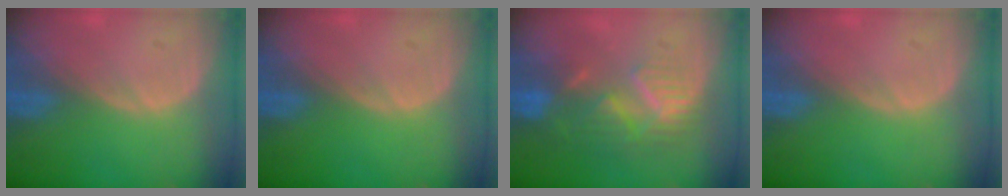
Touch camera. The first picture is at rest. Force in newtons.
{"total": 0.0}
{"total": 8.9, "press": 7.8, "slide": 4.5}
{"total": 0.0}